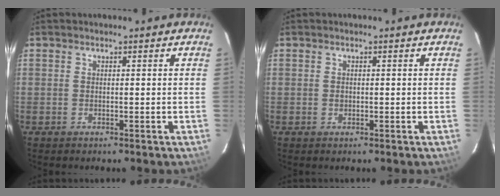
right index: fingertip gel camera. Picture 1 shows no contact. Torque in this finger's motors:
{"motor_torque": [0.24, 0.13, 0.13, 0.01]}